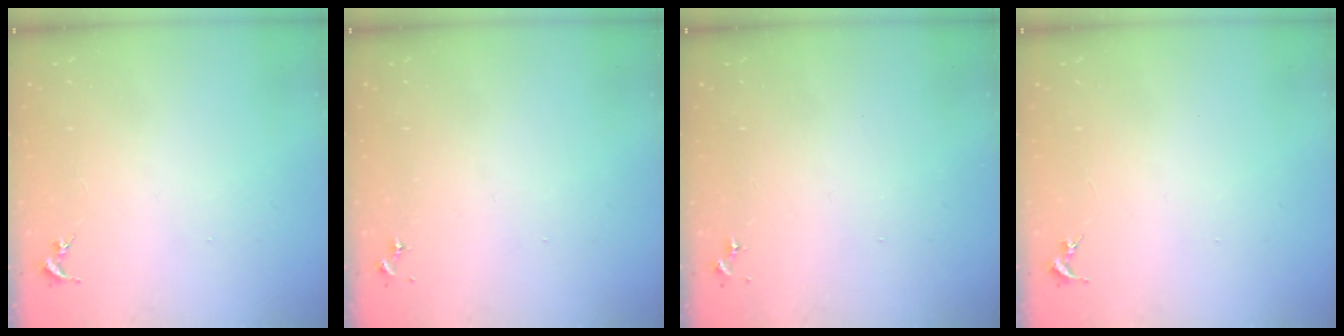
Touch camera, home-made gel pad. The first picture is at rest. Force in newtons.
{"total": 0.0}
{"total": 0.0}
{"total": 0.0}